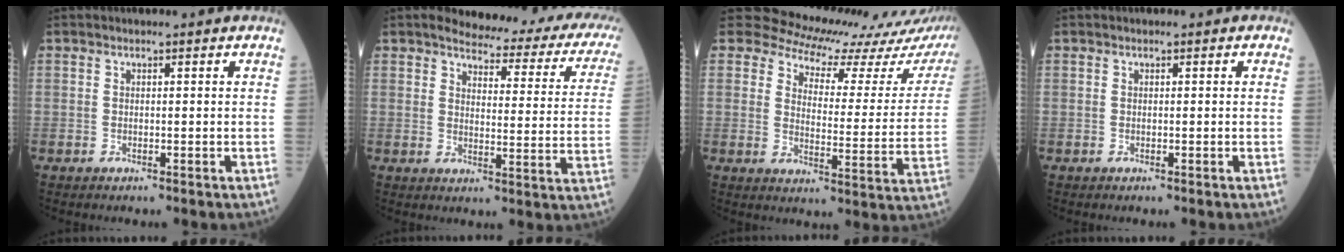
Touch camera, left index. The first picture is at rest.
{"total": 18.1, "force": [16.4, 3.8, 6.7], "torque": [-0.058, -0.064, 0.162]}
{"total": 17.9, "force": [16.4, 5.6, 4.7], "torque": [-0.048, -0.061, 0.165]}
{"total": 0.0}